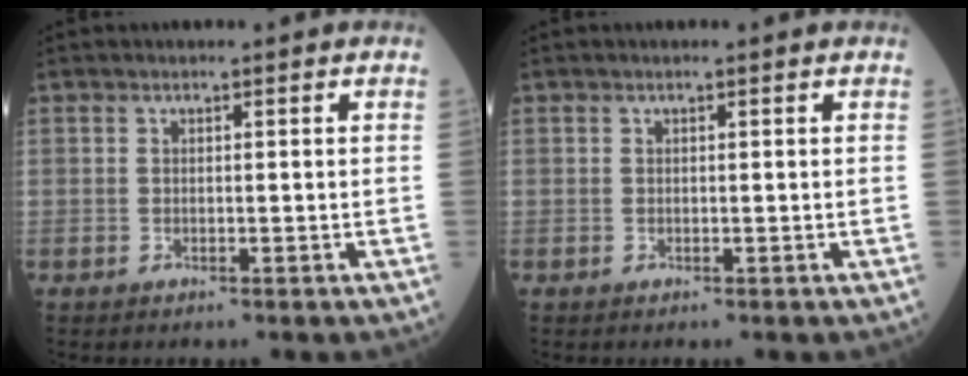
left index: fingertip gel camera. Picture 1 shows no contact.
{"total": 0.7, "force": [0.6, -0.1, 0.4], "torque": [-0.009, 0.002, 0.011]}